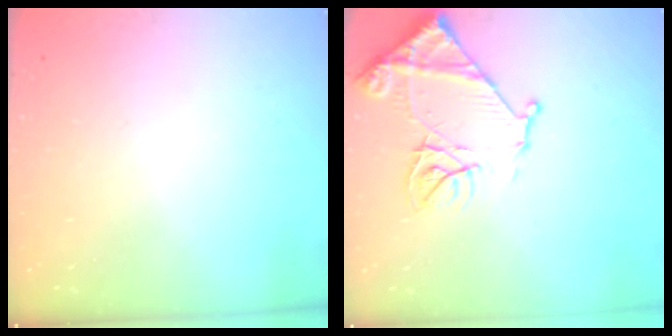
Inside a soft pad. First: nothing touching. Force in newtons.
{"total": 13.0, "press": 13.0, "slide": 1.3}